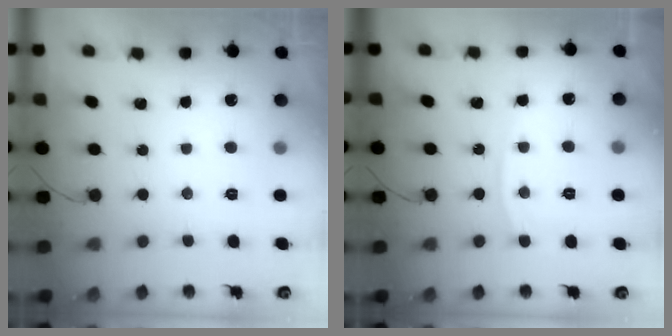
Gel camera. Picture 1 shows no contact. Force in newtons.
{"total": 8.0, "press": 7.9, "slide": 1.1}